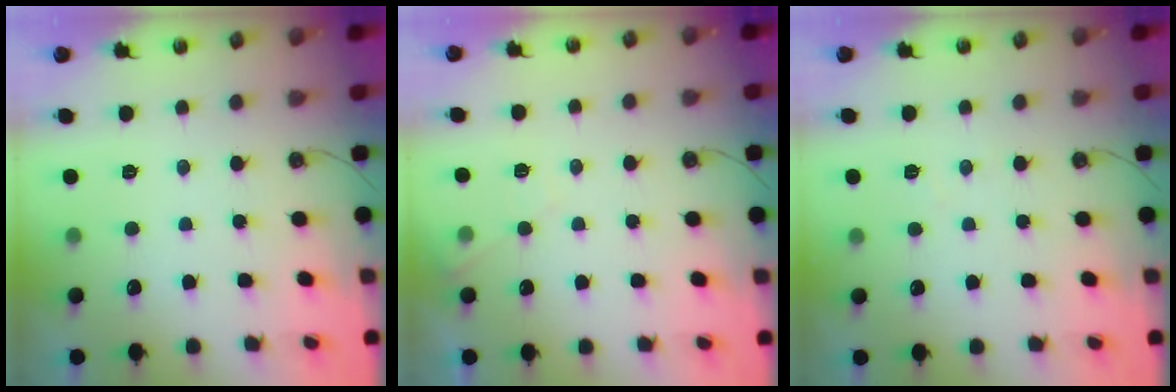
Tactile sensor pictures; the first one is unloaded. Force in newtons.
{"total": 5.4, "press": 5.3, "slide": 0.8}
{"total": 3.9, "press": 3.9, "slide": 0.6}